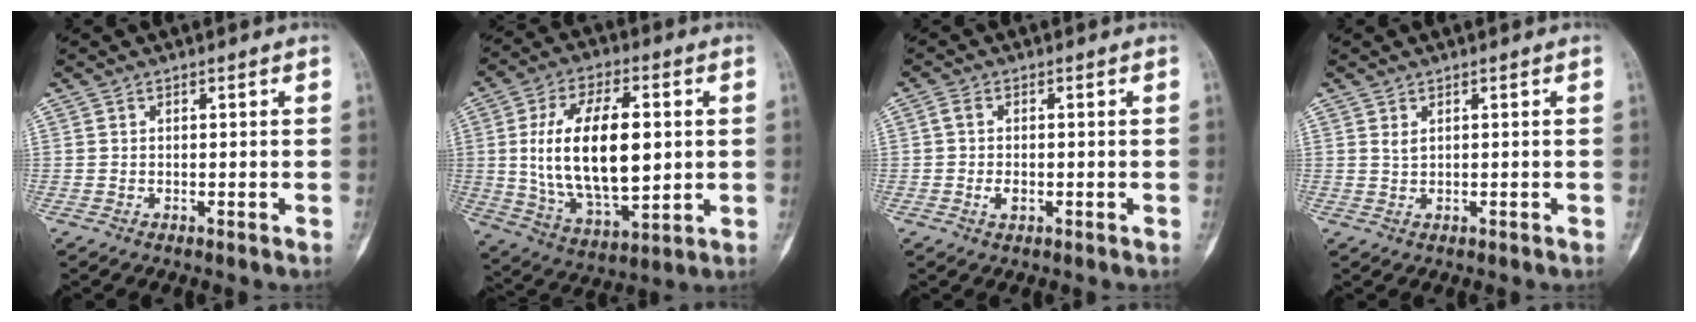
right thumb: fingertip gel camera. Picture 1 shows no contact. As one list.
[{"total": 21.2, "force": [2.0, 10.7, 18.2], "torque": [-0.302, -0.008, 0.043]}, {"total": 3.0, "force": [-0.5, 1.8, 2.4], "torque": [-0.049, 0.008, -0.011]}, {"total": 1.0, "force": [0.4, 0.5, 0.8], "torque": [-0.013, -0.003, 0.012]}]